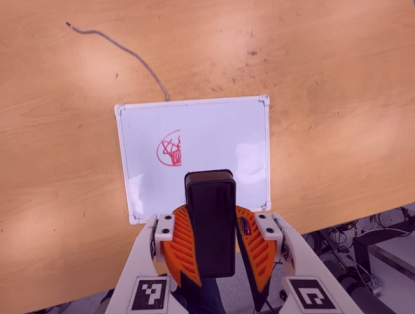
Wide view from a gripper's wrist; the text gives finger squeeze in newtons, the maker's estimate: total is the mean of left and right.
{"total": 10.9, "left": 10.2, "right": 11.5}